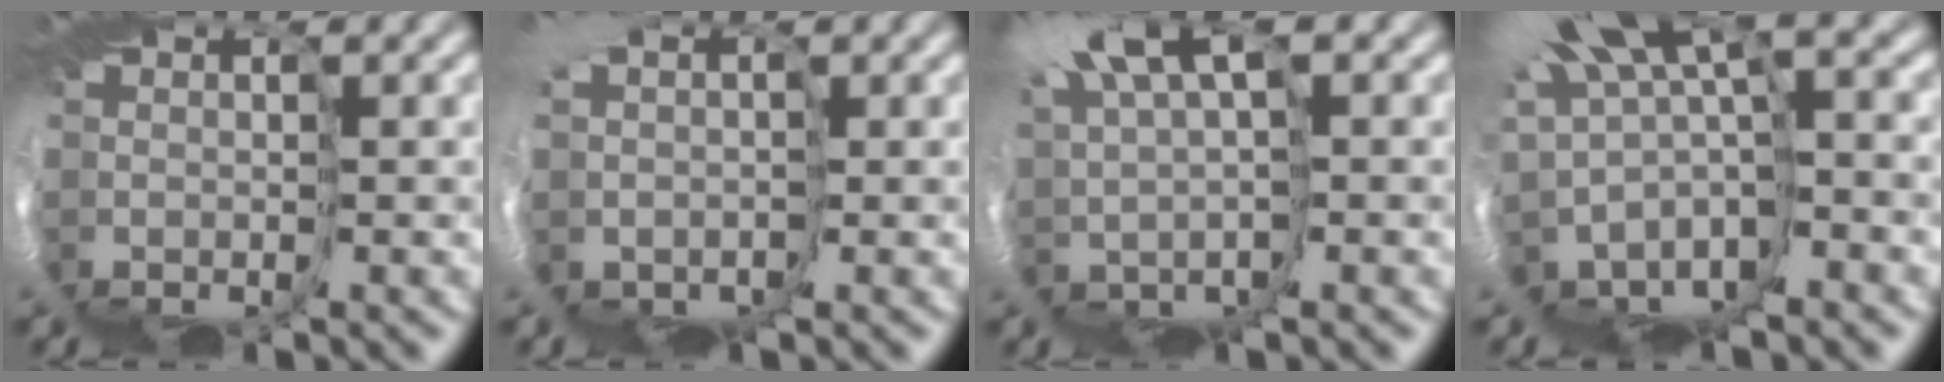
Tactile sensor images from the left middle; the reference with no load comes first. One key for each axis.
{"total": 4.4, "fx": -0.1, "fy": 3.3, "fz": 2.9, "tx": -0.068, "ty": -0.019, "tz": 0.000}
{"total": 6.6, "fx": 3.7, "fy": 2.0, "fz": 5.1, "tx": -0.129, "ty": 0.010, "tz": 0.055}
{"total": 10.5, "fx": 1.1, "fy": 4.6, "fz": 9.4, "tx": -0.206, "ty": -0.009, "tz": 0.040}